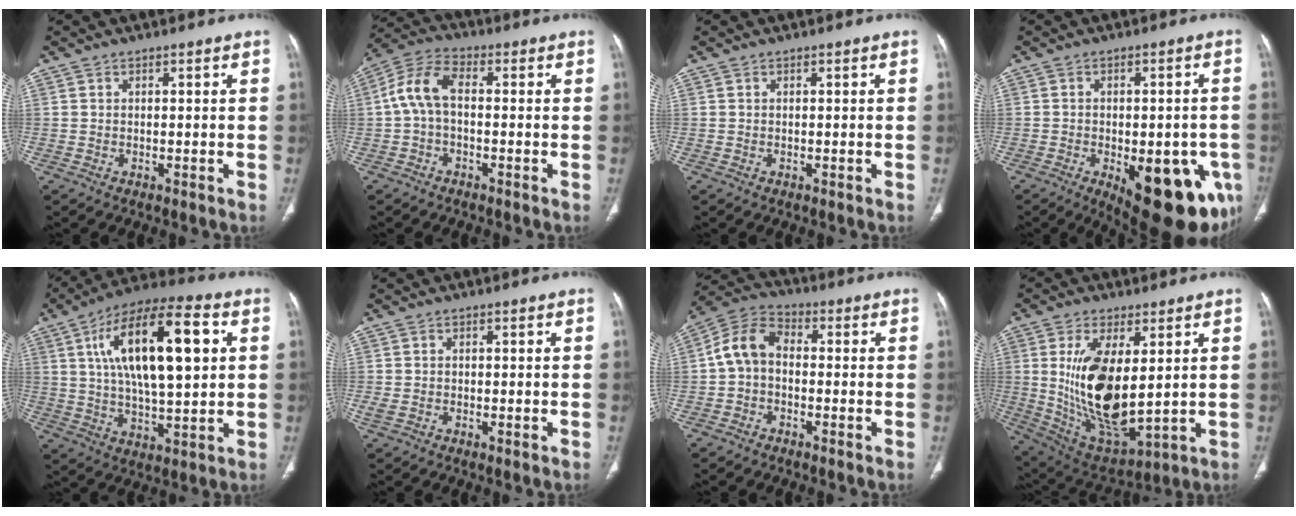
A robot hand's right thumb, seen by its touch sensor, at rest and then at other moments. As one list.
[{"total": 7.7, "force": [-0.2, 4.3, 6.4], "torque": [-0.129, 0.028, -0.015]}, {"total": 0.0}, {"total": 20.7, "force": [-7.7, 9.0, 16.9], "torque": [-0.152, 0.000, -0.081]}, {"total": 21.7, "force": [5.5, 8.1, 19.3], "torque": [-0.321, 0.007, 0.088]}, {"total": 1.5, "force": [-0.2, 0.8, 1.2], "torque": [-0.033, -0.003, -0.002]}, {"total": 8.0, "force": [-0.4, 5.7, 5.6], "torque": [-0.095, 0.029, -0.023]}, {"total": 18.0, "force": [2.6, 7.9, 15.9], "torque": [-0.293, -0.028, 0.070]}]